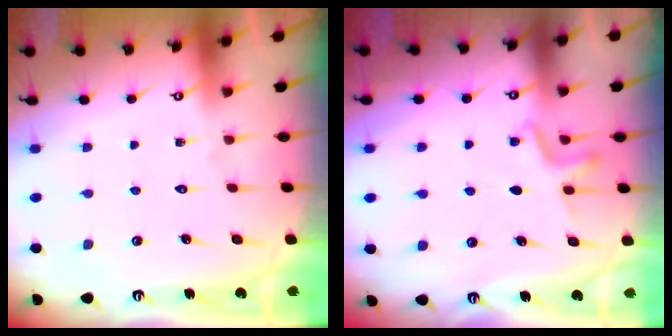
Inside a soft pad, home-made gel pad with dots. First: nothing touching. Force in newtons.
{"total": 4.8, "press": 4.6, "slide": 1.2}